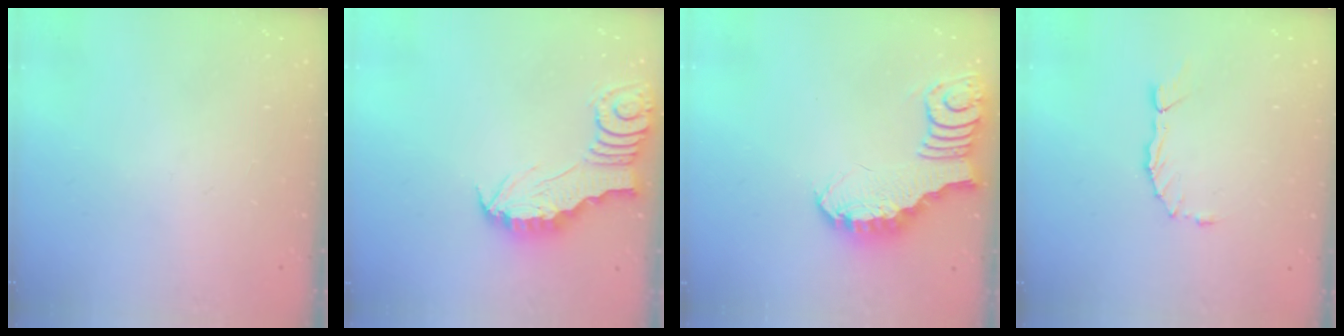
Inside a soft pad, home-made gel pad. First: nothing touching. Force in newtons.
{"total": 2.9, "press": 2.9, "slide": 0.2}
{"total": 3.5, "press": 3.5, "slide": 0.5}
{"total": 1.7, "press": 1.6, "slide": 0.1}